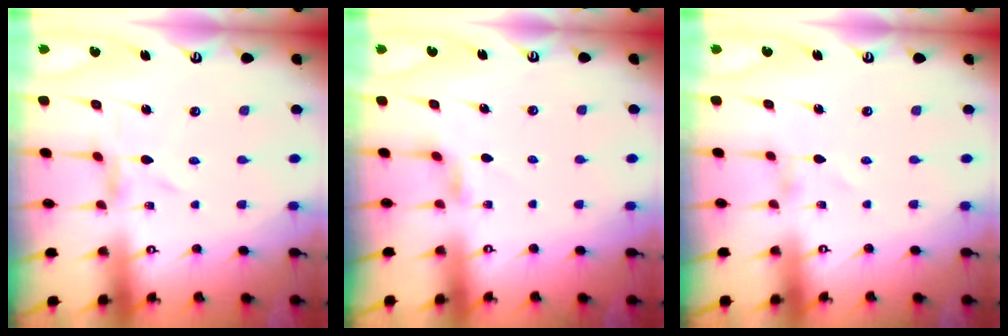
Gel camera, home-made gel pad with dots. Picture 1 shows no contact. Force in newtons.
{"total": 2.5, "press": 2.5, "slide": 0.4}
{"total": 0.8, "press": 0.7, "slide": 0.3}